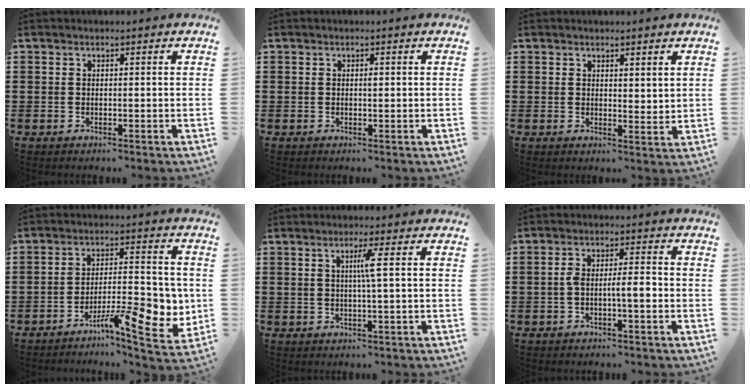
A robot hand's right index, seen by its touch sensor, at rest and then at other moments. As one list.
[{"total": 0.7, "force": [0.1, 0.2, 0.7], "torque": [-0.014, -0.003, 0.003]}, {"total": 1.9, "force": [1.7, 0.6, 0.3], "torque": [-0.009, 0.004, 0.035]}, {"total": 10.5, "force": [-4.7, 3.5, 8.8], "torque": [-0.112, 0.004, -0.077]}, {"total": 3.1, "force": [0.5, -0.6, 3.0], "torque": [-0.057, -0.005, 0.002]}, {"total": 4.2, "force": [-1.1, 0.9, 3.9], "torque": [-0.078, 0.003, -0.025]}]